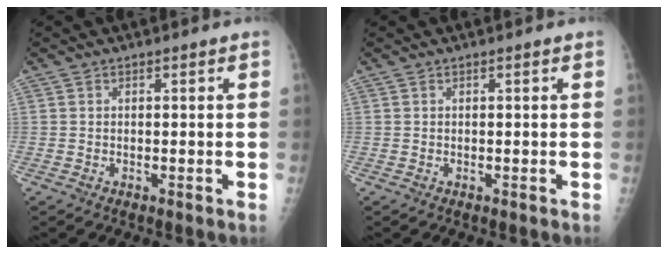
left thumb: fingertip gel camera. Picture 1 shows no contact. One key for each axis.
{"total": 0.0}